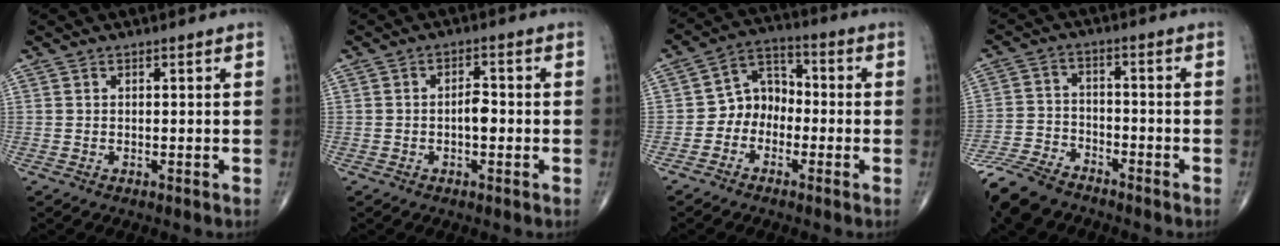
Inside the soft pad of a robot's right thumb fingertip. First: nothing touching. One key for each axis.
{"total": 3.2, "fx": -0.6, "fy": 1.6, "fz": 2.7, "tx": -0.035, "ty": 0.009, "tz": -0.014}
{"total": 7.3, "fx": -2.0, "fy": 5.8, "fz": 4.0, "tx": -0.036, "ty": 0.037, "tz": -0.054}
{"total": 11.8, "fx": -9.6, "fy": 5.0, "fz": 4.8, "tx": -0.092, "ty": 0.022, "tz": -0.180}